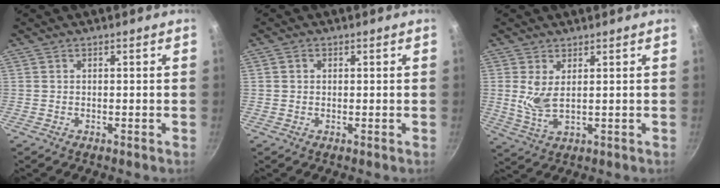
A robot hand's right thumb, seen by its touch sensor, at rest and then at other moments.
{"total": 1.1, "force": [0.4, 0.8, 0.5], "torque": [-0.008, 0.001, 0.006]}
{"total": 5.3, "force": [1.6, 2.2, 4.6], "torque": [-0.091, -0.019, 0.037]}